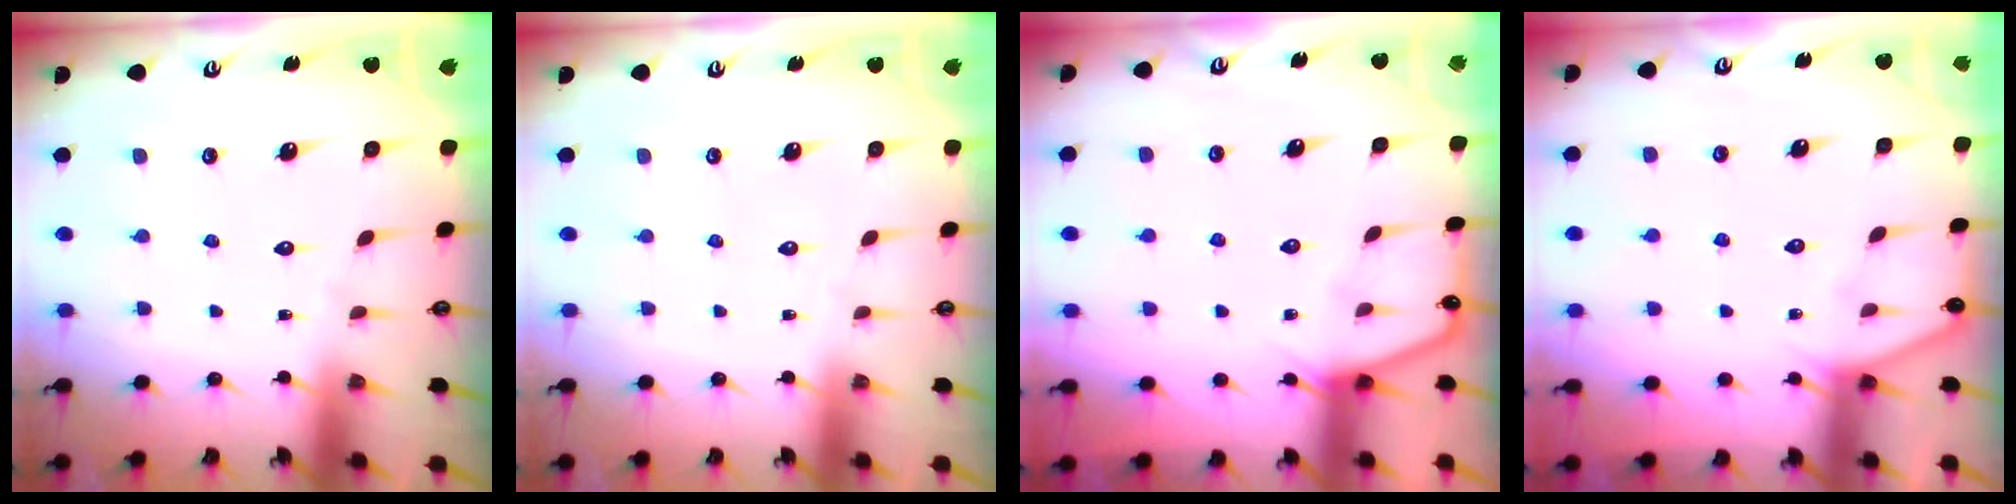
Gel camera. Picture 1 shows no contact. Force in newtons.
{"total": 0.0}
{"total": 4.1, "press": 4.1, "slide": 0.4}
{"total": 5.5, "press": 5.5, "slide": 0.6}